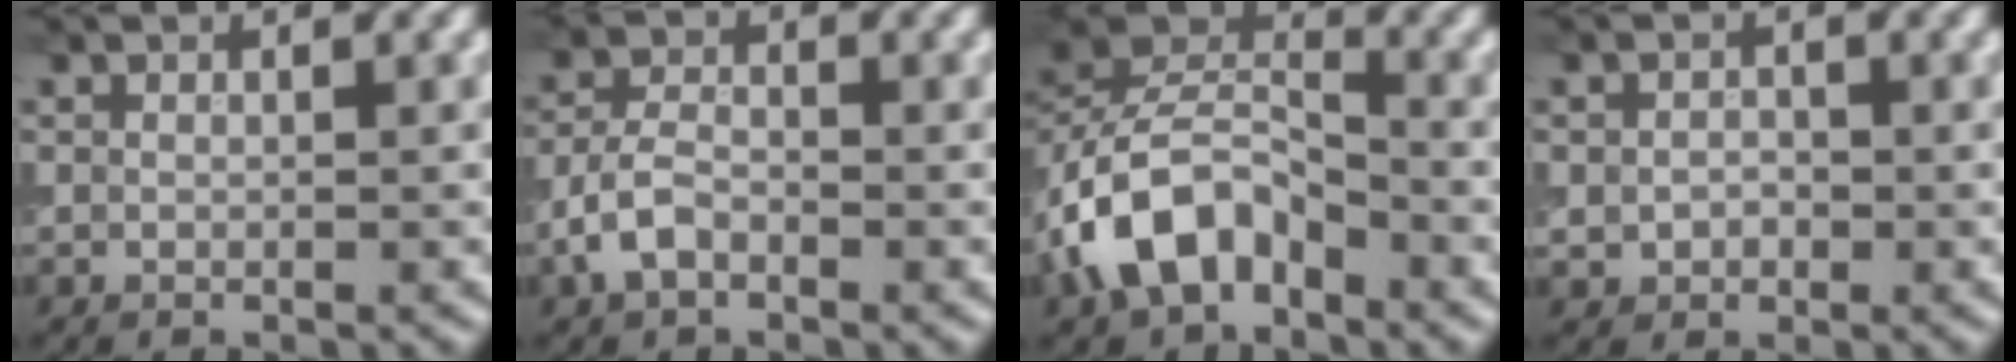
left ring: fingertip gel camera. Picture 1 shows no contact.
{"total": 3.0, "force": [-1.5, 1.7, 1.9], "torque": [-0.037, 0.007, -0.039]}
{"total": 7.3, "force": [-3.4, 4.5, 4.7], "torque": [-0.080, 0.006, -0.072]}
{"total": 1.8, "force": [-0.2, 1.5, 0.9], "torque": [-0.013, -0.003, -0.007]}